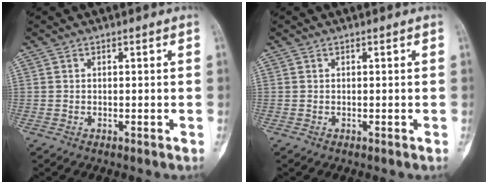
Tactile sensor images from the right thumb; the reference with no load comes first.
{"total": 0.0}